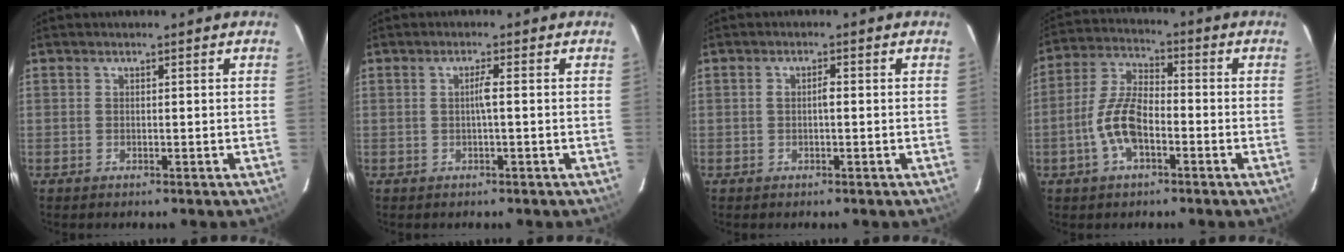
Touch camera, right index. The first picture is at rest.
{"total": 1.7, "force": [-0.2, -0.3, 1.7], "torque": [-0.031, 0.002, -0.004]}
{"total": 1.5, "force": [-0.2, 0.5, 1.4], "torque": [-0.026, 0.007, -0.005]}
{"total": 9.4, "force": [-3.4, 4.4, 7.7], "torque": [-0.166, 0.010, -0.065]}